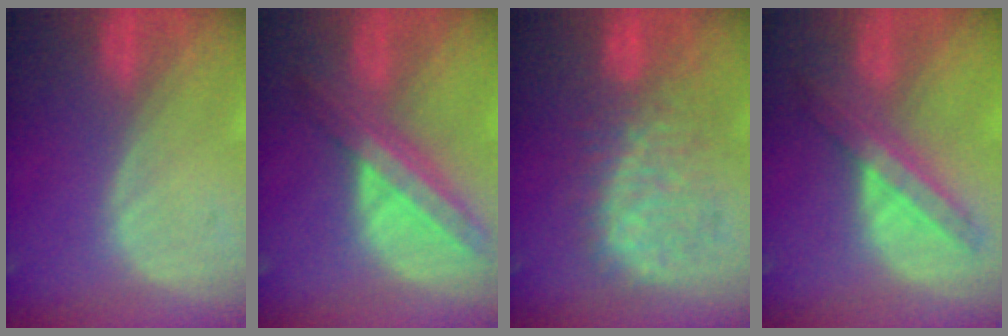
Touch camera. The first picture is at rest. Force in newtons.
{"total": 8.5, "press": 7.3, "slide": 4.3}
{"total": 9.4, "press": 8.9, "slide": 3.0}
{"total": 6.9, "press": 6.3, "slide": 2.9}